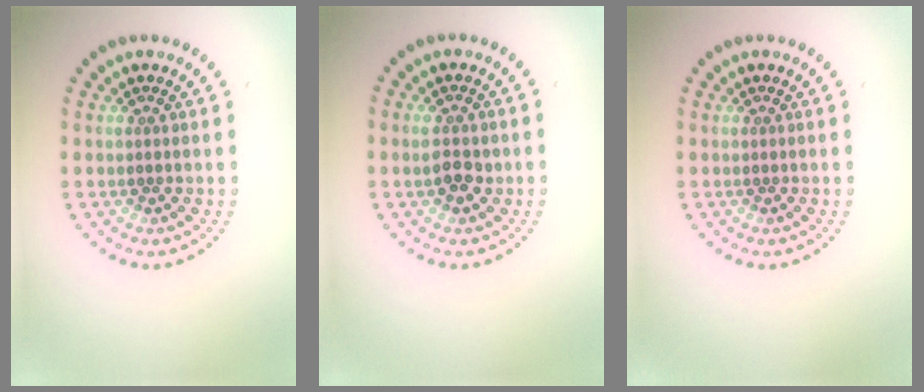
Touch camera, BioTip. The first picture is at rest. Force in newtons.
{"total": 2.0, "press": 2.0, "slide": 0.2}
{"total": 0.0}